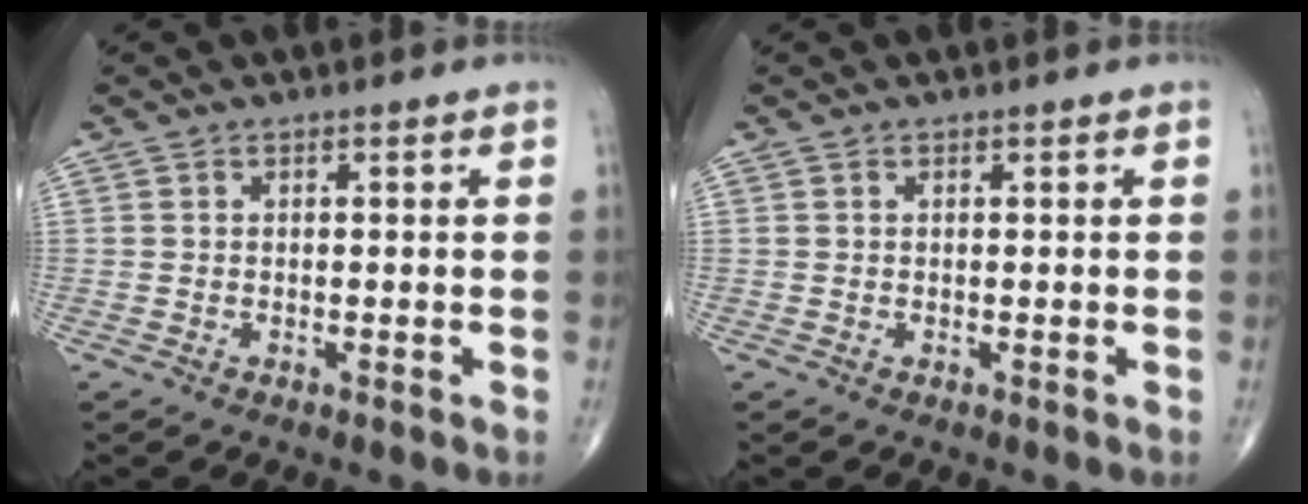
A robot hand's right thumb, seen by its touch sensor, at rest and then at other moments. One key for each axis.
{"total": 0.0}